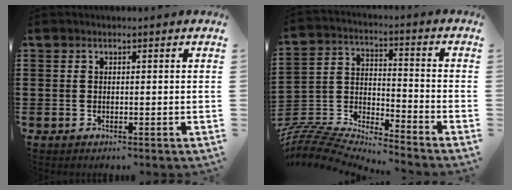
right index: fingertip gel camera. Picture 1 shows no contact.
{"total": 6.7, "force": [-6.6, 0.8, 0.9], "torque": [-0.036, -0.011, -0.140]}